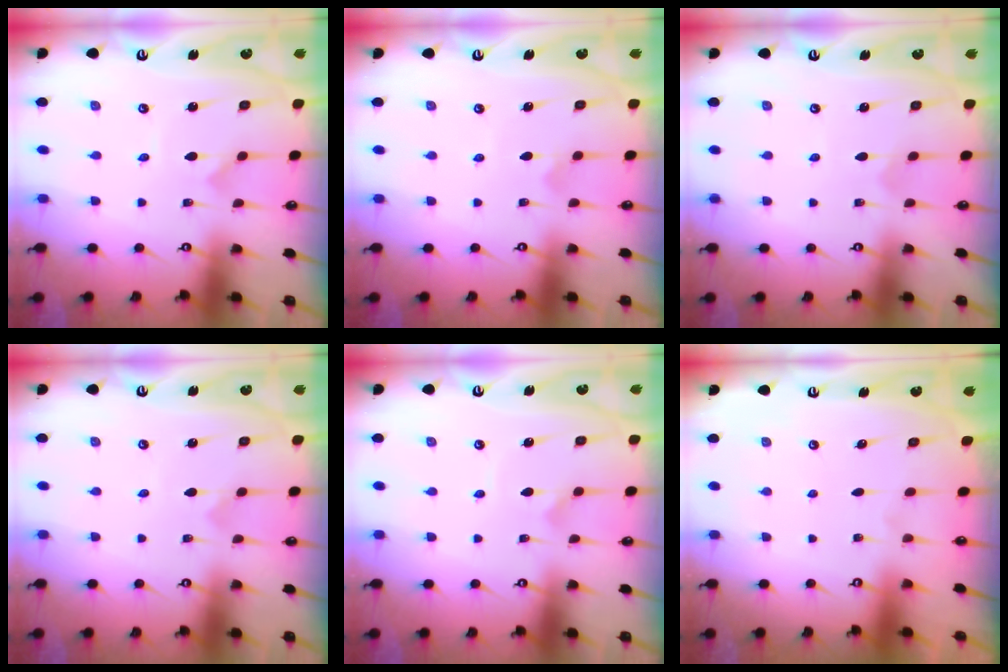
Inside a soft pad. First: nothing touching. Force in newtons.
{"total": 3.2, "press": 3.2, "slide": 0.1}
{"total": 1.8, "press": 1.8, "slide": 0.1}
{"total": 0.0}
{"total": 1.6, "press": 1.6, "slide": 0.1}
{"total": 0.0}